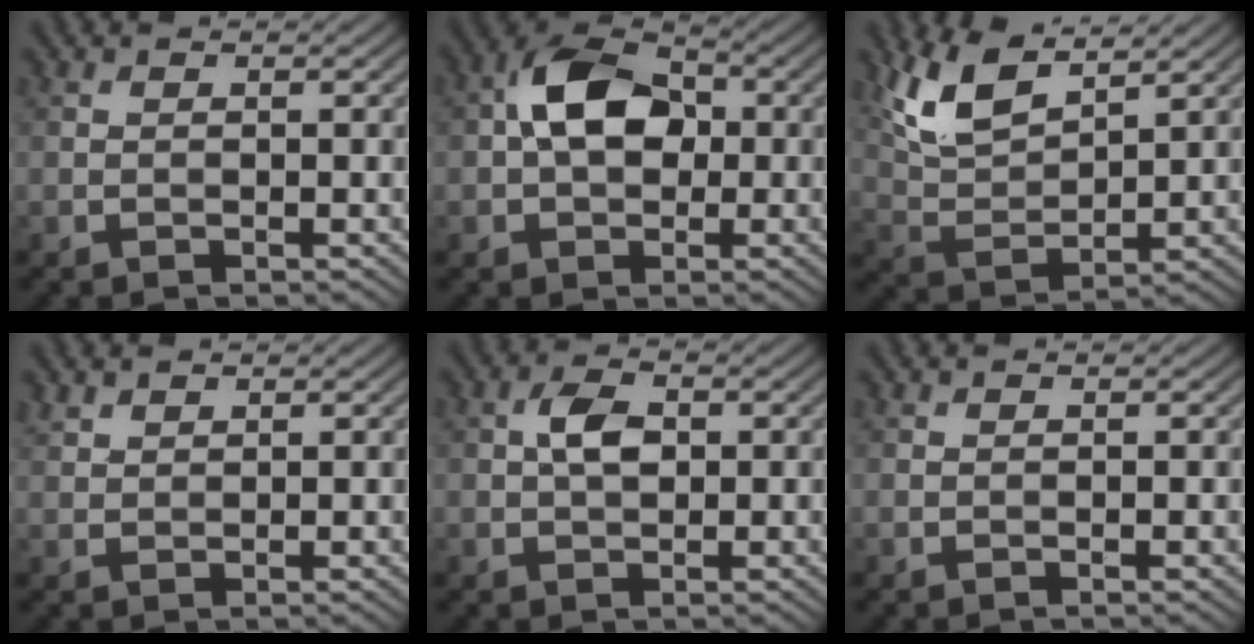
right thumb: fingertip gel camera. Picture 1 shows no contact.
{"total": 8.4, "force": [0.5, 5.6, 6.3], "torque": [-0.112, 0.016, -0.004]}
{"total": 8.6, "force": [5.6, 3.1, 5.7], "torque": [-0.142, 0.009, 0.119]}
{"total": 1.7, "force": [1.4, 0.9, 0.5], "torque": [-0.014, 0.003, 0.033]}
{"total": 3.6, "force": [0.4, 2.1, 2.9], "torque": [-0.058, 0.005, 0.004]}
{"total": 0.0}